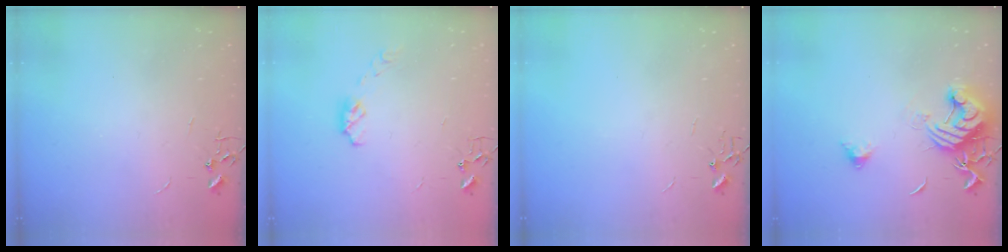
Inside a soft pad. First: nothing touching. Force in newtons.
{"total": 5.0, "press": 4.9, "slide": 0.7}
{"total": 0.0}
{"total": 12.4, "press": 12.2, "slide": 1.7}